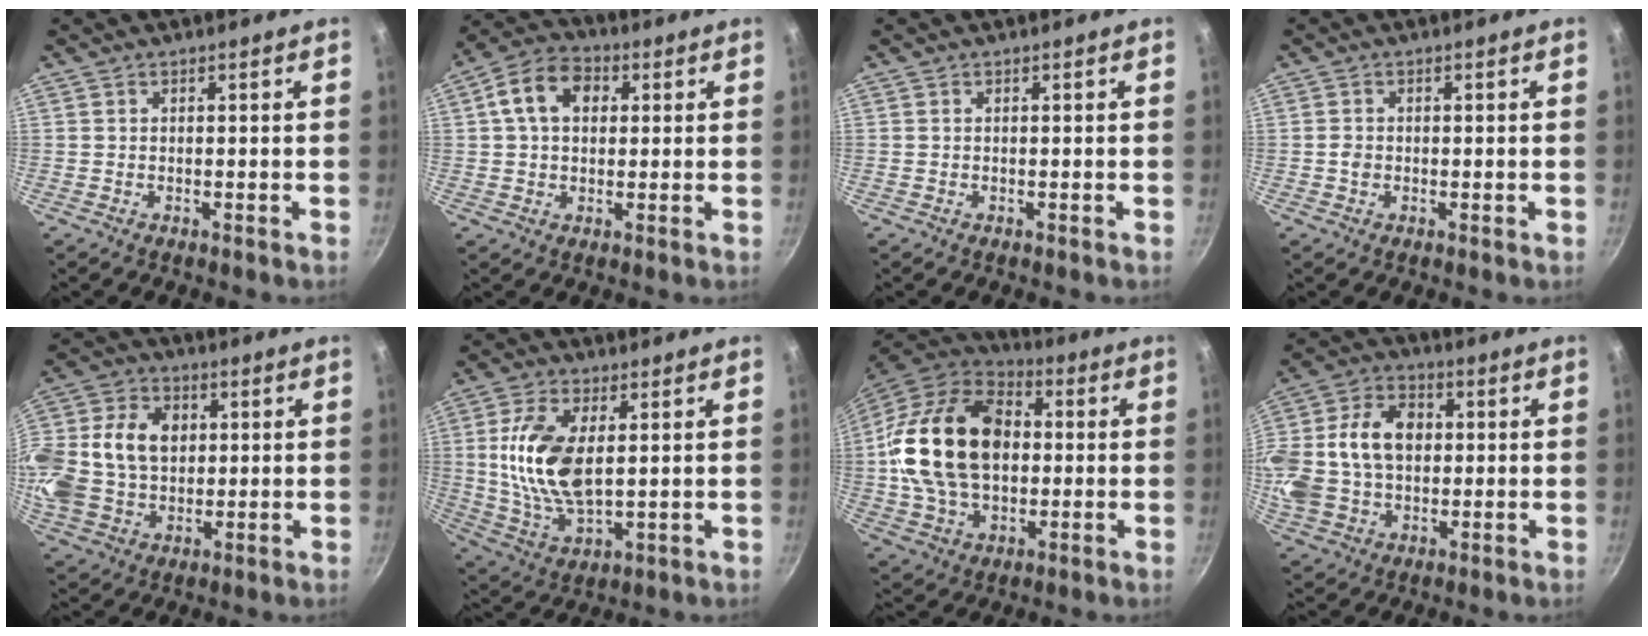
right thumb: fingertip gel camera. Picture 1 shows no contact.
{"total": 10.1, "force": [2.4, 7.3, 6.5], "torque": [-0.092, 0.017, 0.025]}
{"total": 0.0}
{"total": 1.4, "force": [-0.2, 1.1, 0.8], "torque": [-0.016, 0.004, -0.006]}
{"total": 22.7, "force": [3.1, 17.0, 14.7], "torque": [-0.303, 0.025, 0.053]}
{"total": 14.5, "force": [2.3, 7.7, 12.1], "torque": [-0.232, -0.009, 0.048]}
{"total": 24.6, "force": [1.5, 17.1, 17.6], "torque": [-0.308, 0.030, 0.024]}
{"total": 21.3, "force": [1.8, 15.6, 14.3], "torque": [-0.285, 0.031, 0.028]}